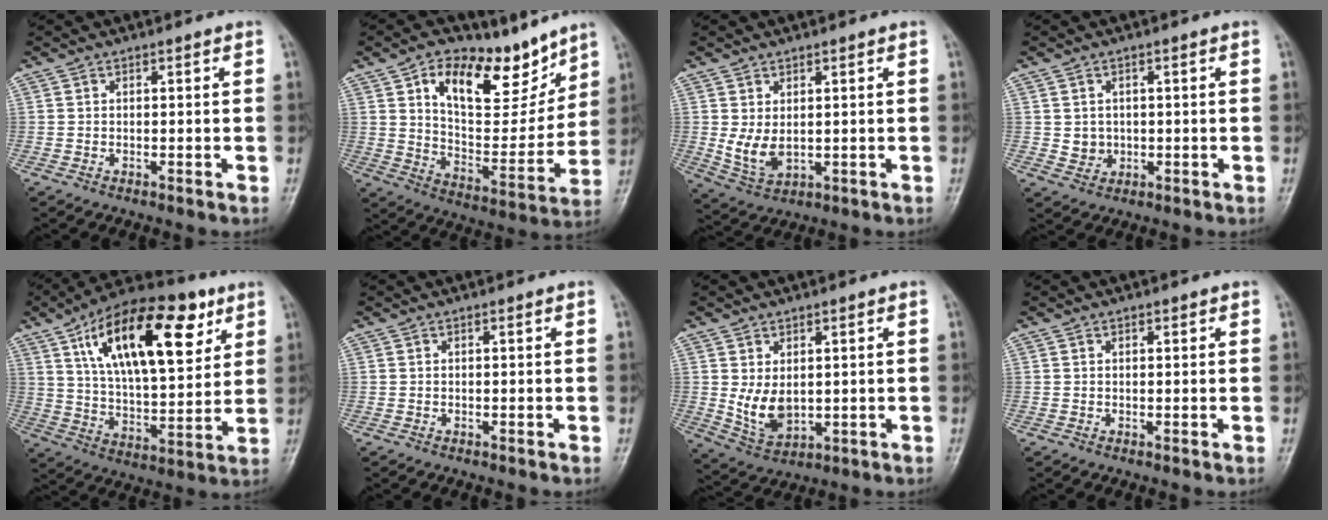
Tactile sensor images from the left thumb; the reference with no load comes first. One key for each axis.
{"total": 19.1, "fx": 11.2, "fy": 9.7, "fz": 12.1, "tx": -0.136, "ty": -0.059, "tz": 0.191}
{"total": 5.6, "fx": 0.6, "fy": 3.6, "fz": 4.3, "tx": -0.076, "ty": -0.014, "tz": 0.027}
{"total": 3.1, "fx": 0.2, "fy": 2.9, "fz": 1.1, "tx": -0.005, "ty": 0.000, "tz": 0.010}
{"total": 24.2, "fx": 10.5, "fy": 10.9, "fz": 18.9, "tx": -0.281, "ty": -0.022, "tz": 0.176}
{"total": 0.0}
{"total": 6.8, "fx": 0.8, "fy": 4.5, "fz": 5.0, "tx": -0.079, "ty": -0.017, "tz": 0.033}
{"total": 0.7, "fx": 0.4, "fy": 0.4, "fz": 0.3, "tx": 0.002, "ty": -0.002, "tz": 0.003}